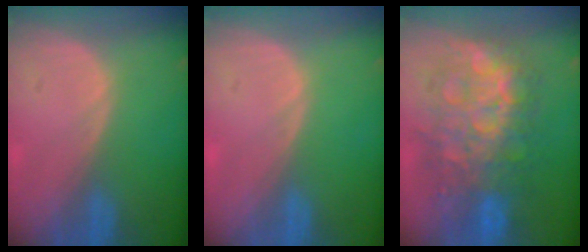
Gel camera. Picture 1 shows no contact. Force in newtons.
{"total": 0.0}
{"total": 12.4, "press": 12.3, "slide": 1.3}